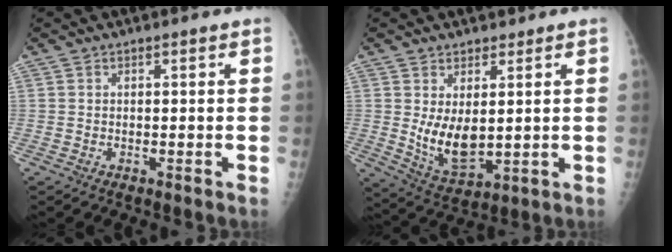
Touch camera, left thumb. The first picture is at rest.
{"total": 8.7, "force": [1.4, 5.4, 6.7], "torque": [-0.098, -0.029, 0.044]}